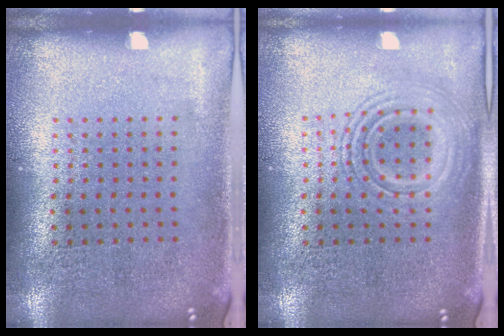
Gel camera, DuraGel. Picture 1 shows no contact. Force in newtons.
{"total": 2.5, "press": 2.5, "slide": 0.4}